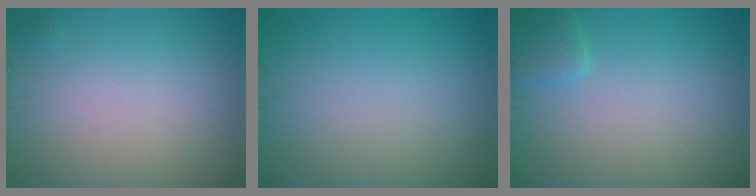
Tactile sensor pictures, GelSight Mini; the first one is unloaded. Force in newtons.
{"total": 0.0}
{"total": 1.6, "press": 1.6, "slide": 0.1}